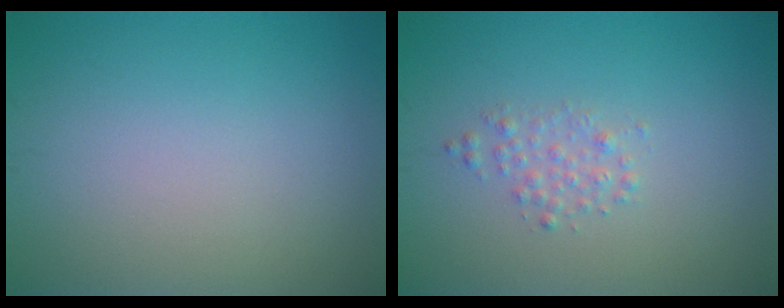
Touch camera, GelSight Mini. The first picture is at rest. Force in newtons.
{"total": 1.4, "press": 1.4, "slide": 0.0}